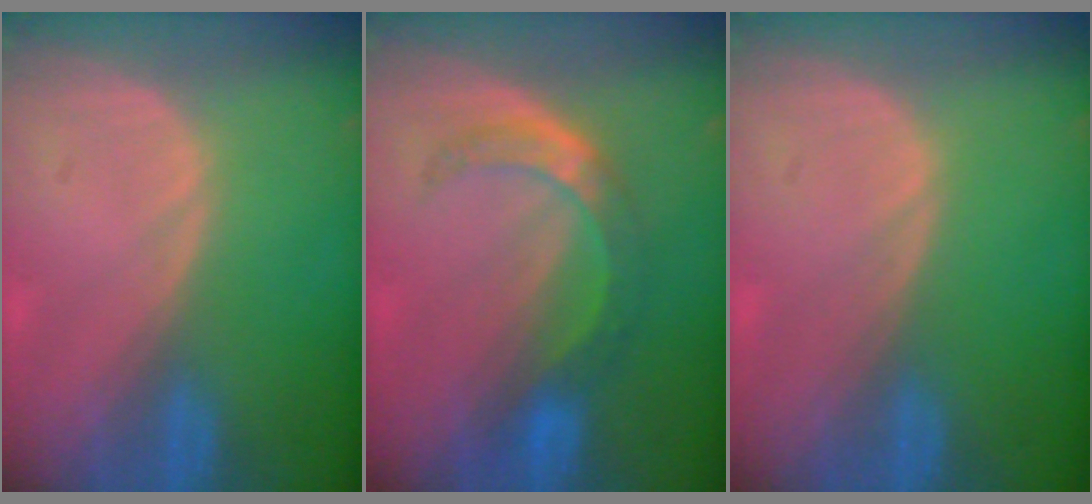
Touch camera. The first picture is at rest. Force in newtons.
{"total": 5.6, "press": 5.4, "slide": 1.2}
{"total": 0.0}